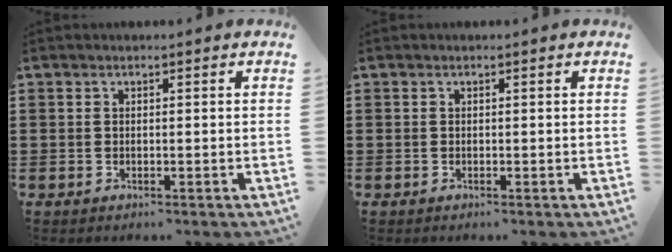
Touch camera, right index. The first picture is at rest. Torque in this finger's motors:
{"motor_torque": [-0.07, -0.16, -0.01, -0.01]}